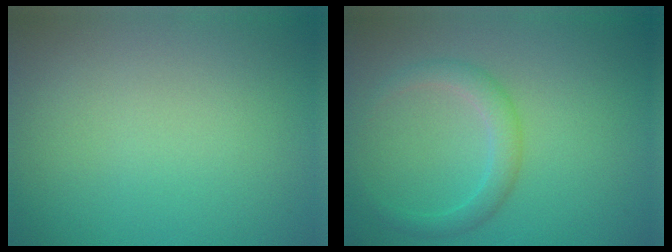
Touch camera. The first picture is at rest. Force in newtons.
{"total": 2.2, "press": 2.2, "slide": 0.0}